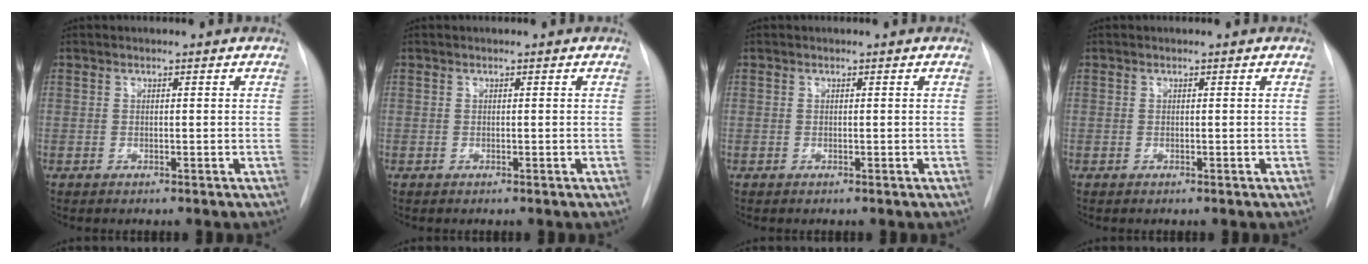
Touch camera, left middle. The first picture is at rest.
{"total": 0.0}
{"total": 0.0}
{"total": 0.0}